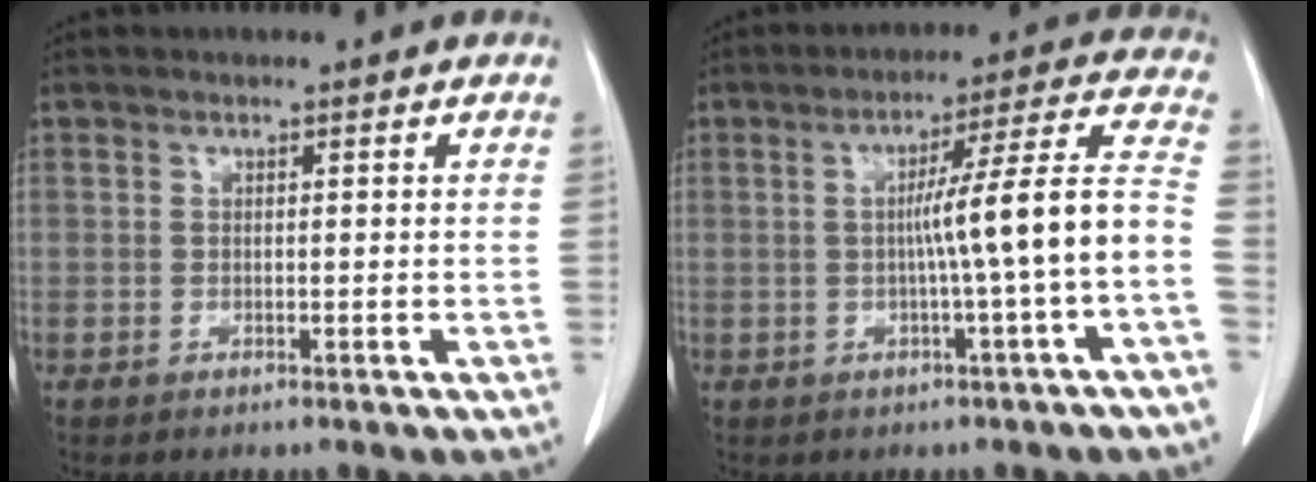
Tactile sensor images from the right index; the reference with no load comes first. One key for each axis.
{"total": 11.0, "fx": -1.8, "fy": -1.7, "fz": 10.7, "tx": -0.155, "ty": 0.018, "tz": -0.025}